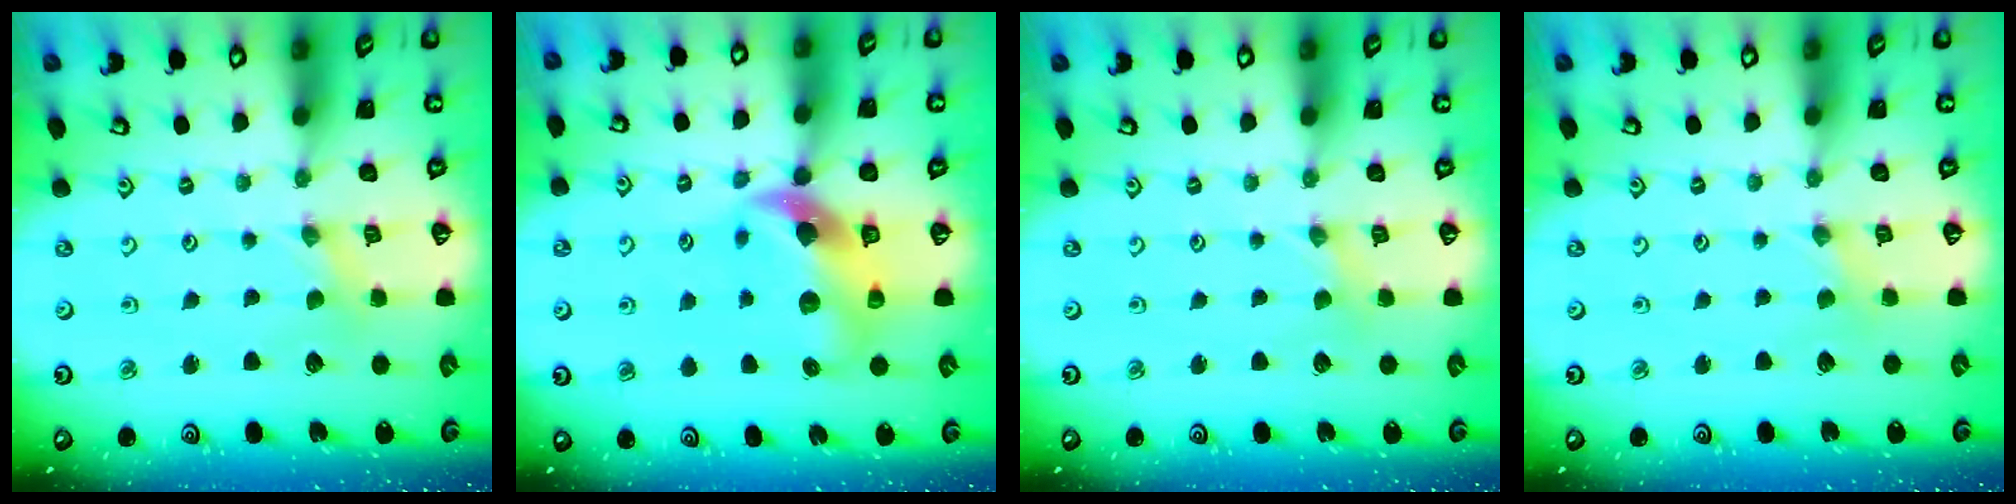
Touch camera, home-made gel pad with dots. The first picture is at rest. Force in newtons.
{"total": 11.6, "press": 11.5, "slide": 1.9}
{"total": 0.7, "press": 0.7, "slide": 0.1}
{"total": 1.0, "press": 1.0, "slide": 0.2}